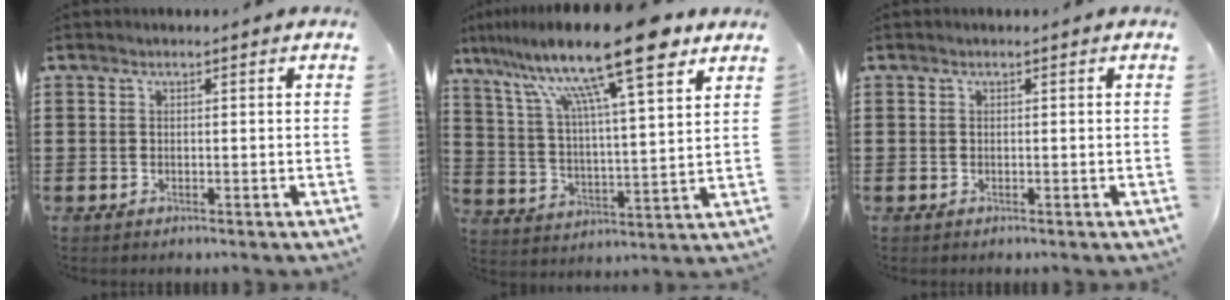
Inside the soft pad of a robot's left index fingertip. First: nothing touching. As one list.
[{"total": 17.6, "force": [12.5, 2.4, 12.1], "torque": [-0.238, -0.052, 0.207]}, {"total": 0.0}]